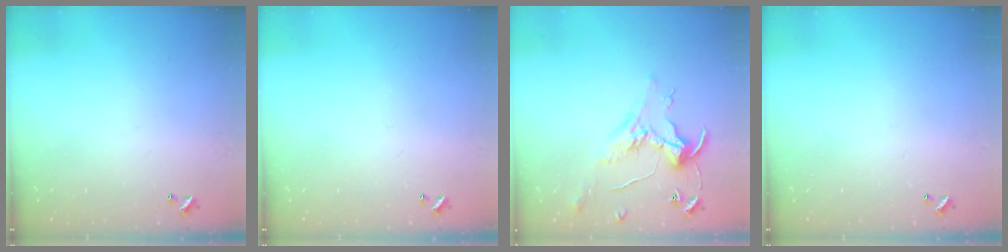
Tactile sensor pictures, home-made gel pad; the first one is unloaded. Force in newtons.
{"total": 0.0}
{"total": 0.8, "press": 0.0, "slide": 0.8}
{"total": 0.0}